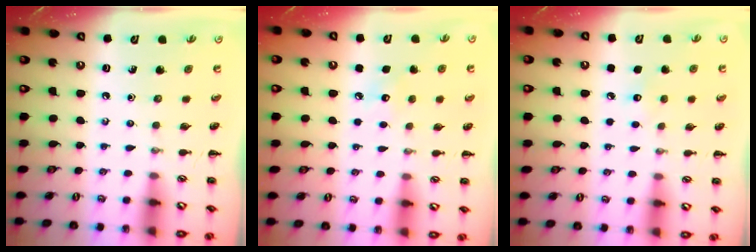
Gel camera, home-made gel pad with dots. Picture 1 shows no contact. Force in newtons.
{"total": 6.2, "press": 6.0, "slide": 1.6}
{"total": 5.4, "press": 5.3, "slide": 1.3}